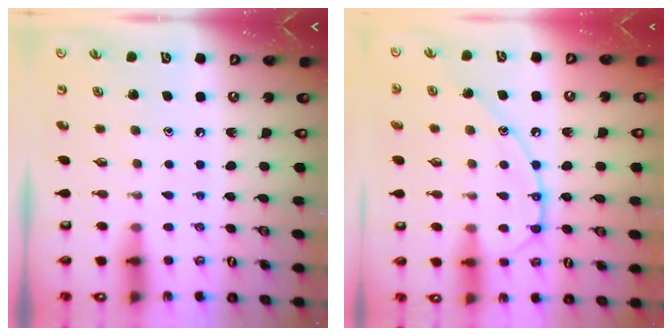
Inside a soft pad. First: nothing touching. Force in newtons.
{"total": 12.3, "press": 12.2, "slide": 1.0}